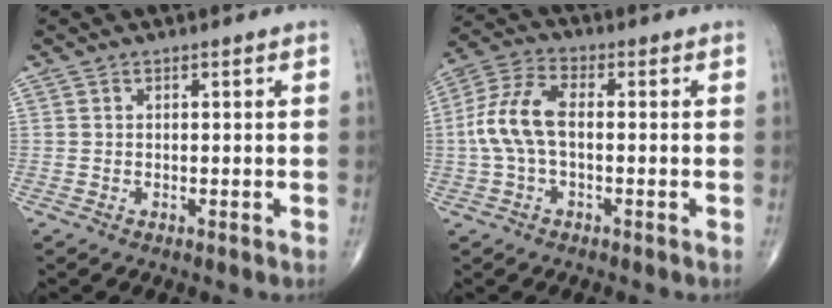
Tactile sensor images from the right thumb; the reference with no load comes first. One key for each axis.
{"total": 9.3, "fx": -0.4, "fy": 4.8, "fz": 8.0, "tx": -0.181, "ty": 0.029, "tz": -0.014}